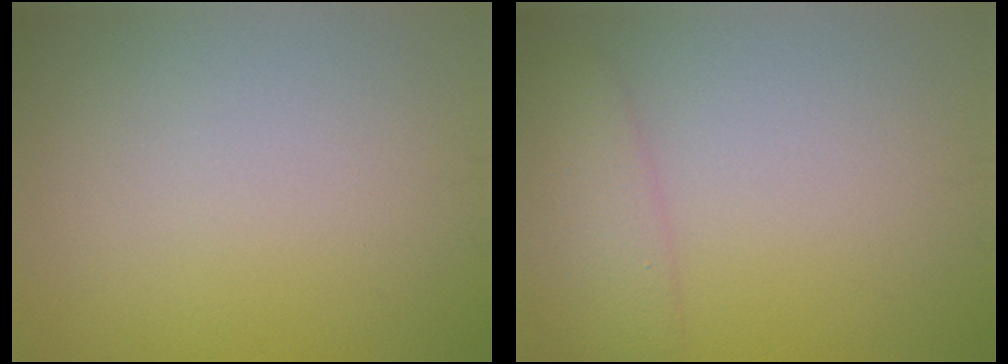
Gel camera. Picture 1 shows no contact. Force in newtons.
{"total": 2.8, "press": 2.8, "slide": 0.1}